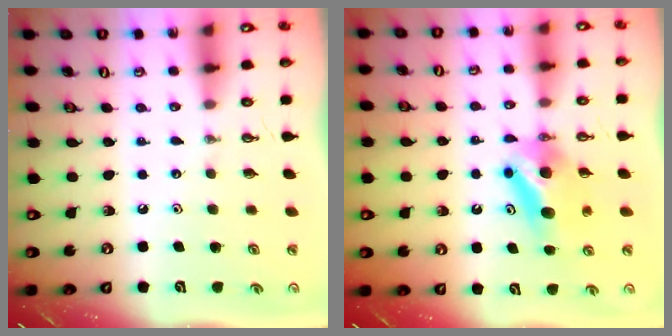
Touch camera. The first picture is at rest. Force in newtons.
{"total": 8.3, "press": 5.9, "slide": 5.8}